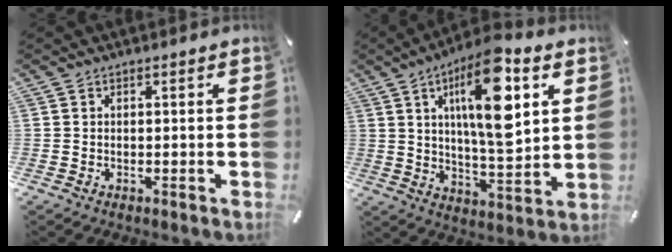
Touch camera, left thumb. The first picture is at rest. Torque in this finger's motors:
{"motor_torque": [2.52, 2.49, 1.79, -0.98, 0.25]}